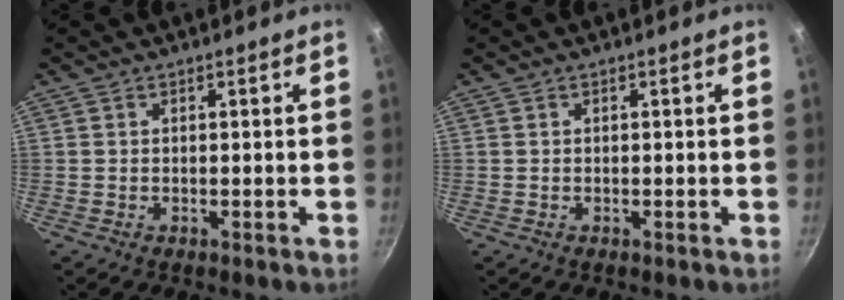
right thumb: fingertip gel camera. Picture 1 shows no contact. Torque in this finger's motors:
{"motor_torque": [-0.20, 0.12, -0.20, 0.09, 0.00]}